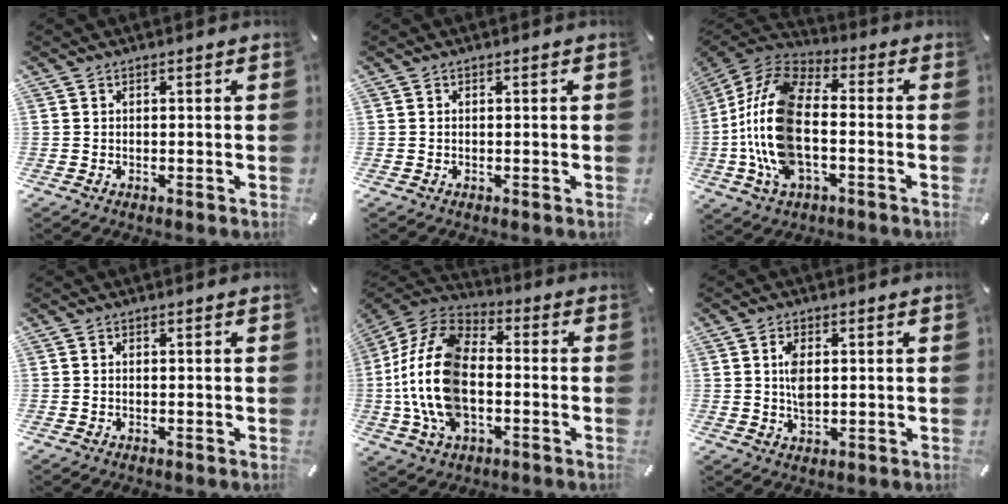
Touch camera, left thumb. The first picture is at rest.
{"total": 0.0}
{"total": 18.0, "force": [-3.8, 9.6, 14.7], "torque": [-0.323, 0.003, -0.070]}
{"total": 0.5, "force": [-0.1, 0.2, 0.4], "torque": [-0.010, 0.000, -0.002]}
{"total": 19.1, "force": [-3.1, 12.0, 14.5], "torque": [-0.324, 0.011, -0.058]}
{"total": 5.1, "force": [0.7, 2.8, 4.2], "torque": [-0.095, -0.002, 0.006]}